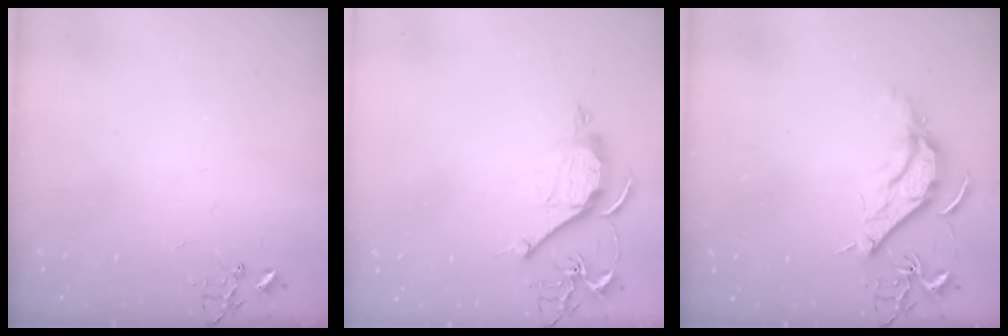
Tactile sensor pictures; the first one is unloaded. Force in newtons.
{"total": 10.3, "press": 10.3, "slide": 0.6}
{"total": 9.7, "press": 9.7, "slide": 0.3}